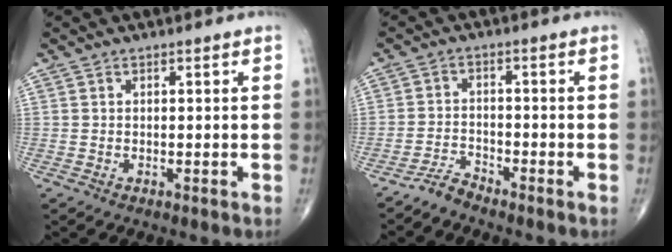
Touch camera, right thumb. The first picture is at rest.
{"total": 2.7, "force": [-2.7, 0.1, 0.1], "torque": [-0.002, 0.004, -0.059]}